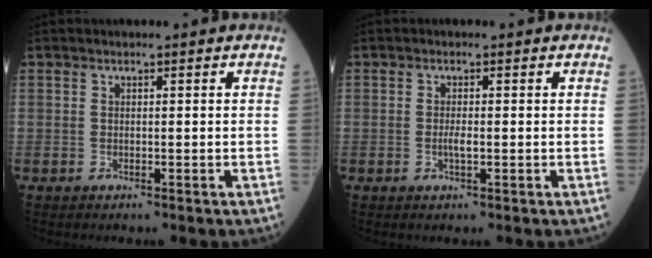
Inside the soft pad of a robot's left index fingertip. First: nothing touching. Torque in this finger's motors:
{"motor_torque": [0.38, 0.18, 0.01, 0.01]}